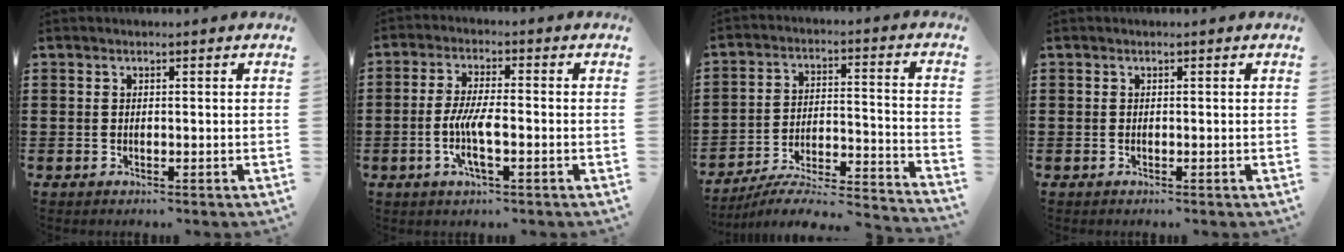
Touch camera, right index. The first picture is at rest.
{"total": 6.0, "force": [-1.6, 1.5, 5.6], "torque": [-0.124, -0.006, -0.037]}
{"total": 4.9, "force": [-4.4, 0.7, 2.1], "torque": [-0.035, -0.011, -0.087]}
{"total": 0.0}